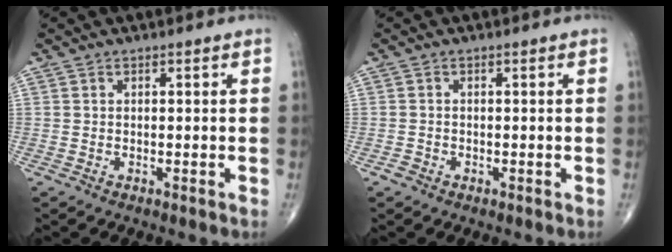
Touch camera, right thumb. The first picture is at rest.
{"total": 1.0, "force": [-0.6, 0.8, 0.2], "torque": [-0.001, 0.004, -0.014]}